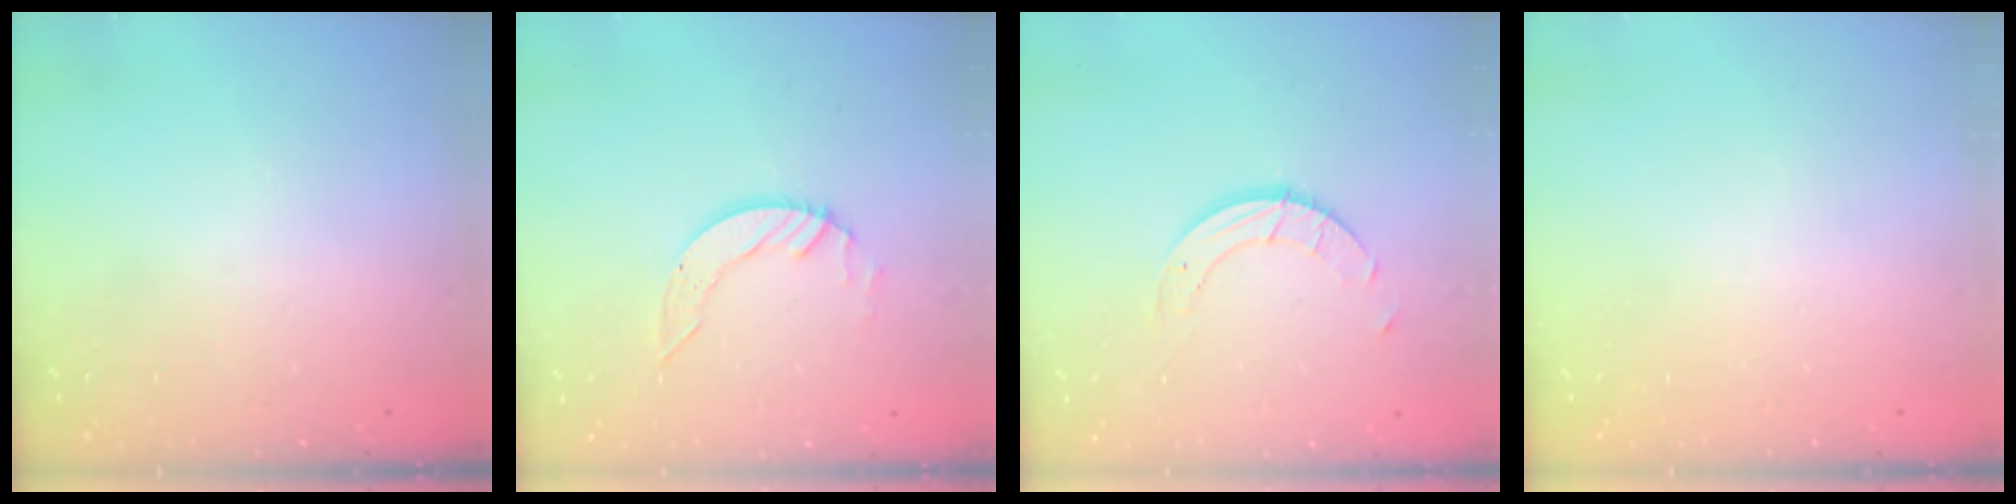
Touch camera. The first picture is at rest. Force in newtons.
{"total": 5.4, "press": 5.4, "slide": 0.1}
{"total": 4.9, "press": 4.9, "slide": 0.4}
{"total": 0.0}